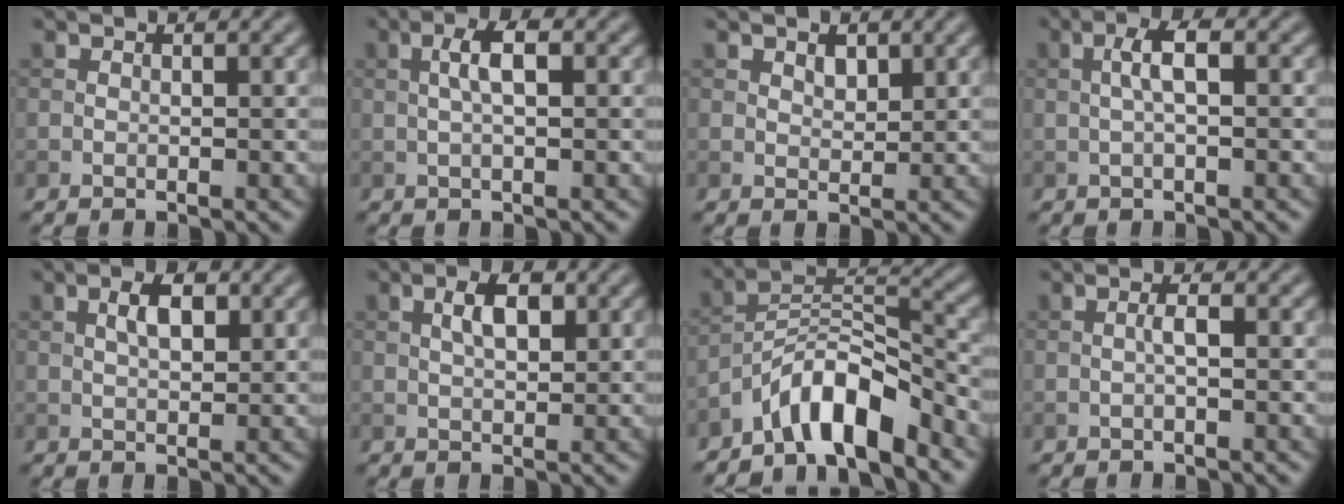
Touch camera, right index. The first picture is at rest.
{"total": 2.7, "force": [0.4, 0.7, 2.6], "torque": [-0.052, 0.009, 0.005]}
{"total": 1.3, "force": [0.8, 0.8, 0.6], "torque": [-0.009, -0.002, 0.015]}
{"total": 2.5, "force": [0.2, 0.6, 2.5], "torque": [-0.049, 0.010, -0.001]}
{"total": 2.7, "force": [0.8, 1.2, 2.3], "torque": [-0.041, 0.004, 0.012]}
{"total": 3.0, "force": [0.8, 1.4, 2.6], "torque": [-0.048, 0.005, 0.013]}
{"total": 7.1, "force": [-5.4, 2.0, 4.2], "torque": [-0.068, 0.011, -0.101]}
{"total": 1.1, "force": [-0.3, 0.1, 1.1], "torque": [-0.021, 0.003, -0.006]}